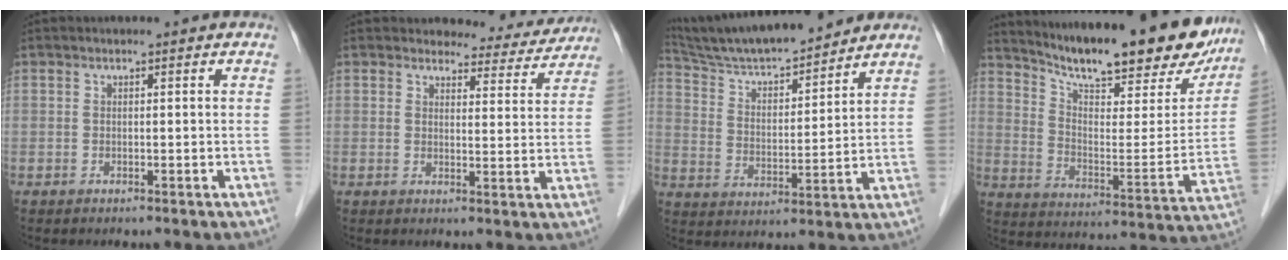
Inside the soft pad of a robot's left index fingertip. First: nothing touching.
{"total": 7.6, "force": [7.2, 2.3, 0.6], "torque": [0.008, -0.020, 0.072]}
{"total": 16.6, "force": [15.1, 1.8, 6.6], "torque": [-0.117, 0.007, 0.254]}
{"total": 25.1, "force": [21.2, 5.2, 12.3], "torque": [-0.187, -0.043, 0.287]}